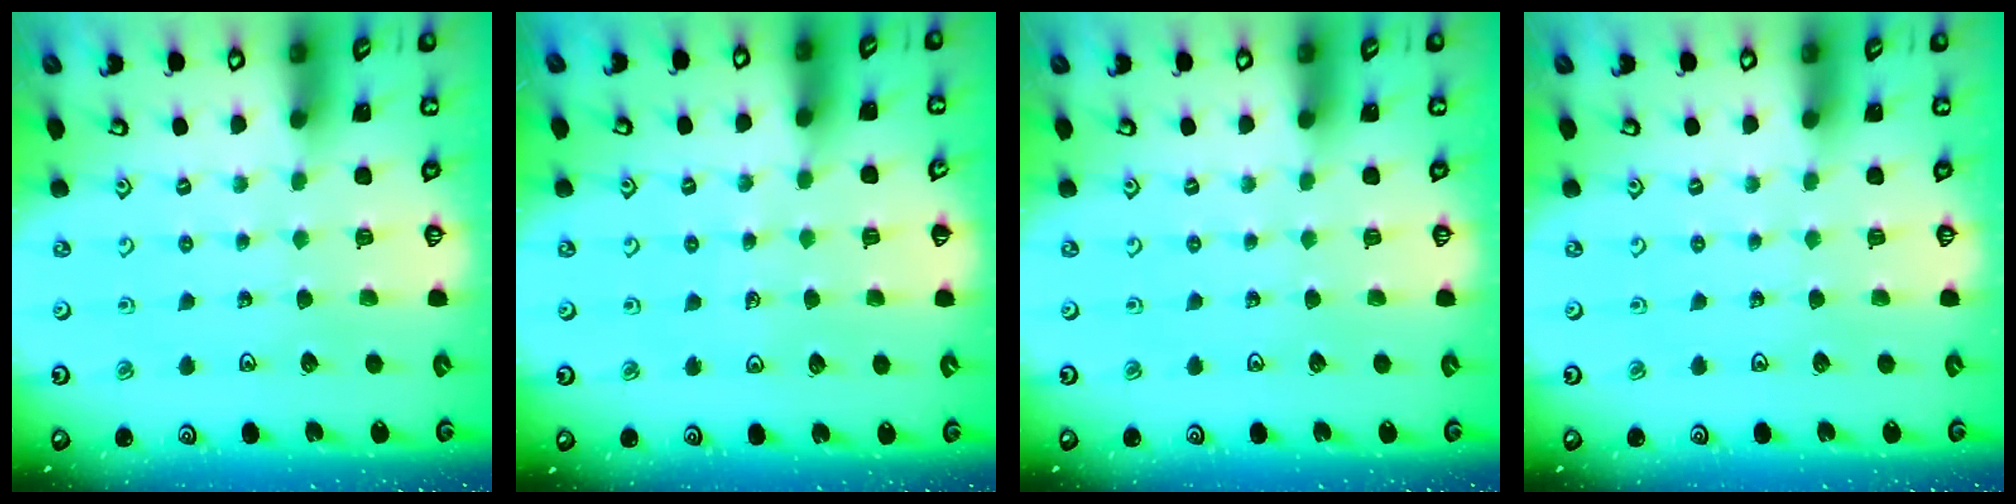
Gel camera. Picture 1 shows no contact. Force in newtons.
{"total": 4.2, "press": 4.2, "slide": 0.3}
{"total": 0.0}
{"total": 0.0}